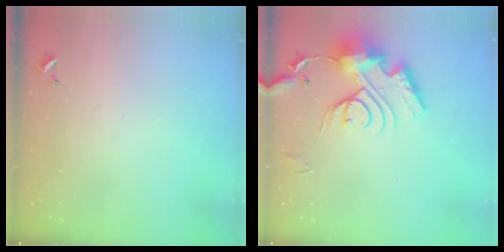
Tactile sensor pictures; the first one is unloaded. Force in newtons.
{"total": 18.0, "press": 18.0, "slide": 1.7}